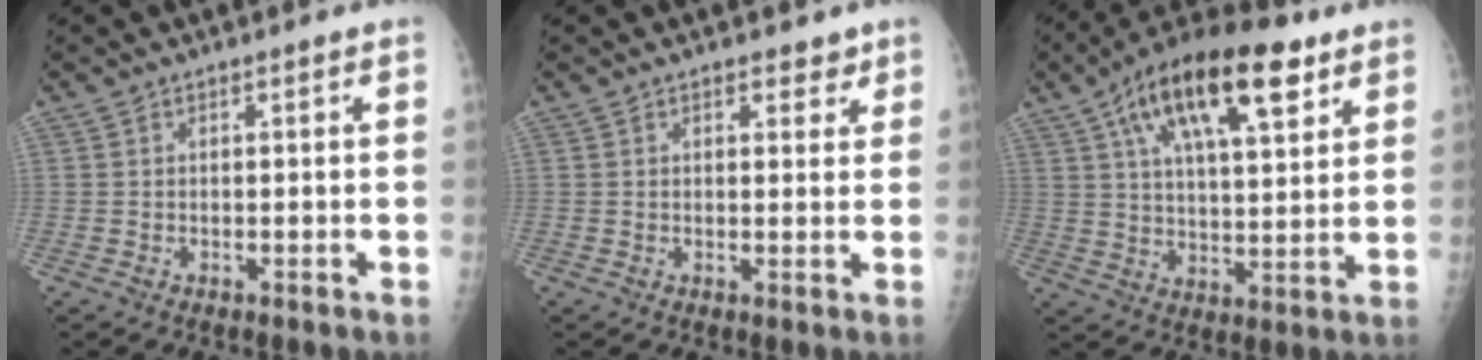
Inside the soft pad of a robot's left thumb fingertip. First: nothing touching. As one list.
[{"total": 2.6, "force": [1.8, 1.5, 1.1], "torque": [0.007, -0.010, 0.023]}, {"total": 20.1, "force": [10.1, 8.0, 15.5], "torque": [-0.243, -0.013, 0.169]}]